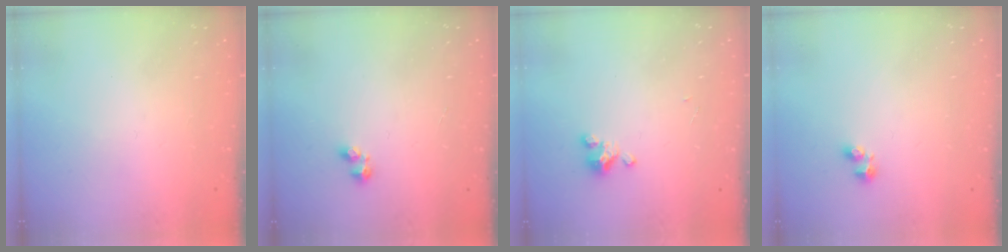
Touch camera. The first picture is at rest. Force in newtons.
{"total": 2.4, "press": 2.3, "slide": 0.8}
{"total": 2.3, "press": 2.2, "slide": 0.4}
{"total": 2.2, "press": 2.2, "slide": 0.5}